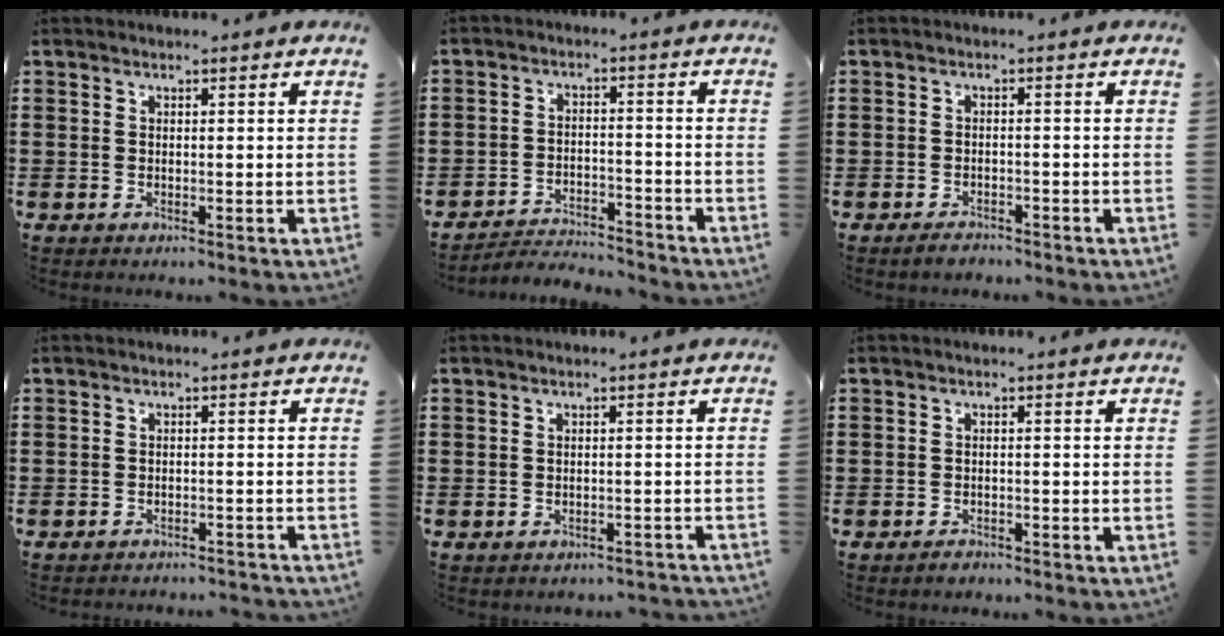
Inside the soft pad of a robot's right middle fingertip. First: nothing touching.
{"total": 3.6, "force": [-3.6, 0.6, 0.0], "torque": [-0.008, 0.002, -0.077]}
{"total": 1.6, "force": [-1.5, 0.4, 0.4], "torque": [-0.012, -0.002, -0.029]}
{"total": 1.8, "force": [-1.7, 0.0, -0.2], "torque": [-0.003, 0.000, -0.038]}
{"total": 1.1, "force": [-1.1, 0.1, 0.0], "torque": [-0.006, -0.003, -0.022]}
{"total": 1.1, "force": [-1.0, 0.3, 0.2], "torque": [-0.007, -0.002, -0.021]}